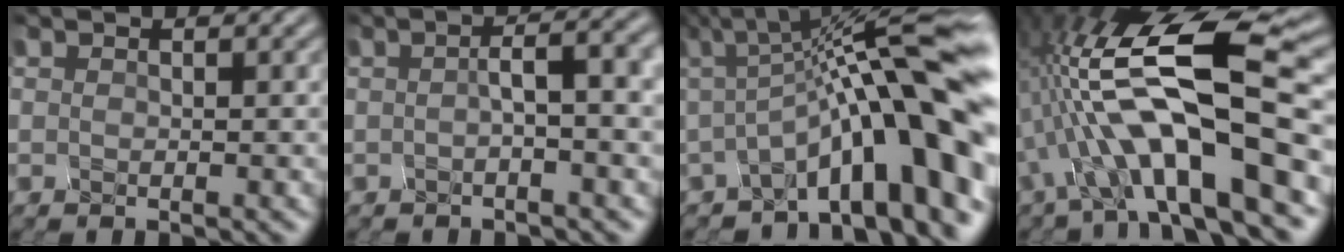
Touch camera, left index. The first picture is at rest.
{"total": 4.9, "force": [0.3, 1.3, 4.7], "torque": [-0.058, 0.018, -0.004]}
{"total": 12.9, "force": [-1.7, 3.0, 12.5], "torque": [-0.160, 0.026, -0.033]}
{"total": 14.0, "force": [-3.5, 3.9, 13.0], "torque": [-0.219, 0.028, -0.070]}